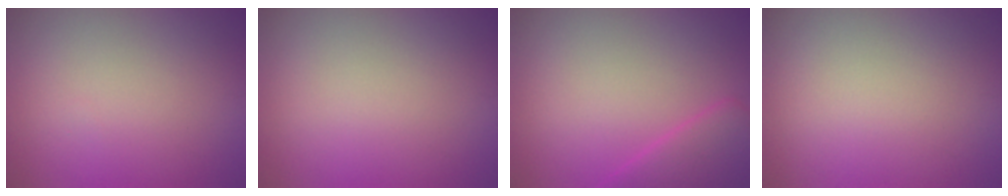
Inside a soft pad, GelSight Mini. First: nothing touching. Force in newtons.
{"total": 0.0}
{"total": 3.4, "press": 3.4, "slide": 0.2}
{"total": 0.0}